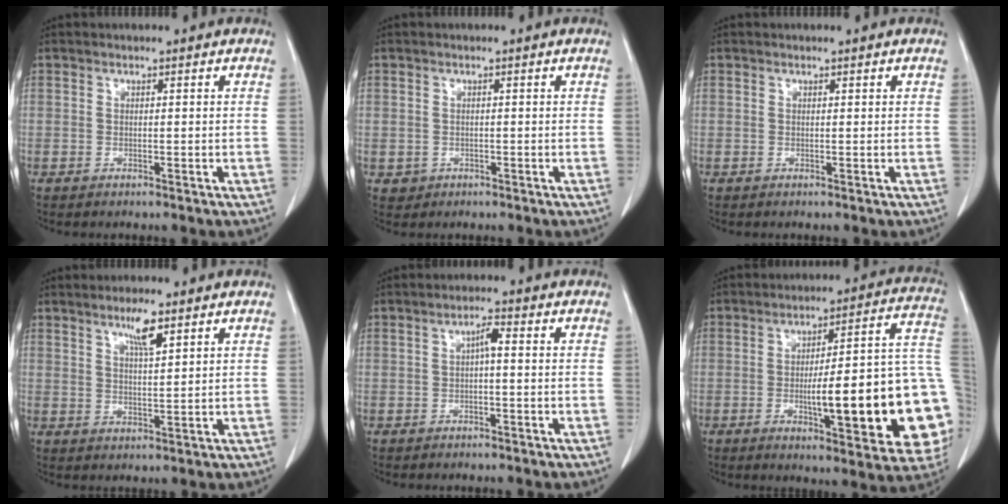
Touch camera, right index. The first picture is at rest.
{"total": 1.7, "force": [-0.4, 1.7, 0.1], "torque": [-0.002, 0.005, -0.001]}
{"total": 0.0}
{"total": 4.3, "force": [2.7, 0.4, 3.2], "torque": [-0.059, -0.002, 0.049]}
{"total": 2.2, "force": [0.1, 0.4, 2.1], "torque": [-0.037, 0.005, 0.001]}
{"total": 23.3, "force": [-4.5, 4.2, 22.4], "torque": [-0.208, 0.028, -0.047]}